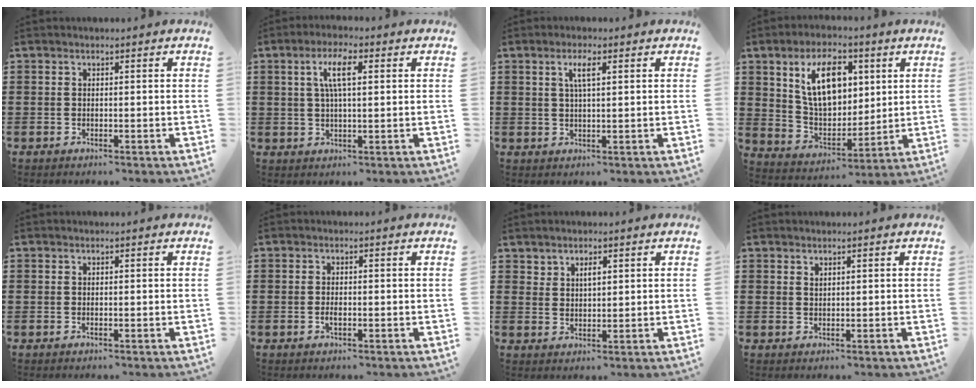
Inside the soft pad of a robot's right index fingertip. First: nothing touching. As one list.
[{"total": 5.5, "force": [1.4, 1.5, 5.1], "torque": [-0.104, 0.010, 0.021]}, {"total": 3.1, "force": [1.1, 0.7, 2.8], "torque": [-0.059, 0.005, 0.017]}, {"total": 11.5, "force": [4.1, 6.7, 8.4], "torque": [-0.165, 0.011, 0.070]}, {"total": 0.0}, {"total": 1.4, "force": [-0.4, 0.4, 1.3], "torque": [-0.025, -0.005, -0.006]}, {"total": 2.1, "force": [1.5, 1.2, 0.9], "torque": [-0.022, 0.003, 0.028]}, {"total": 0.7, "force": [0.6, 0.3, 0.2], "torque": [-0.004, 0.001, 0.011]}]